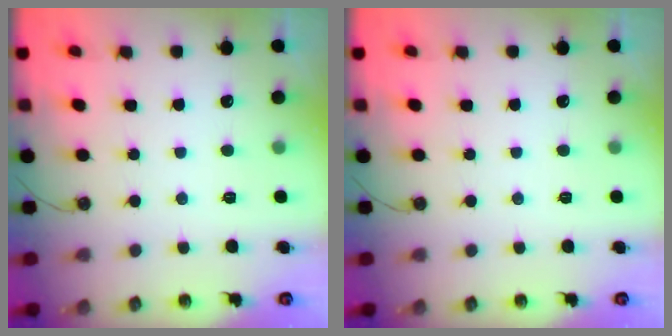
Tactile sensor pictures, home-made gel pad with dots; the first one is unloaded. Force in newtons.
{"total": 0.0}